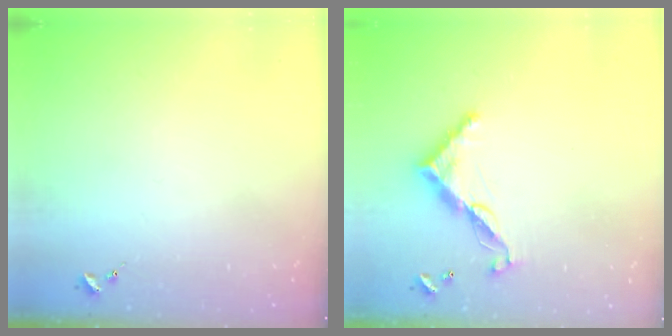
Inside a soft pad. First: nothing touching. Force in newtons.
{"total": 11.0, "press": 11.0, "slide": 0.4}